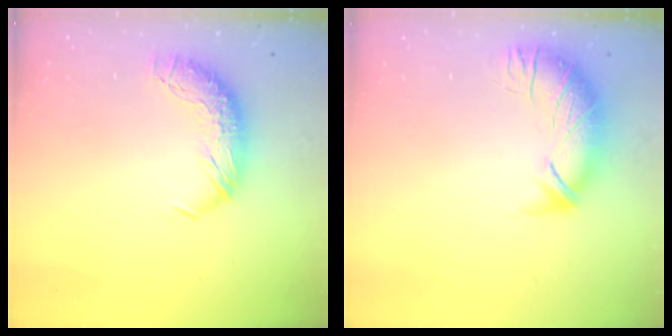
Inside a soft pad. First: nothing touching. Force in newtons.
{"total": 3.0, "press": 1.8, "slide": 2.5}